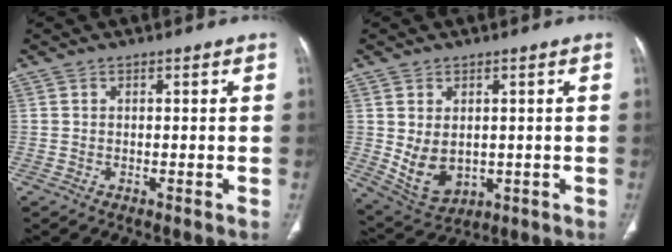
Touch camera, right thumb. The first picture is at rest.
{"total": 8.0, "force": [0.0, 5.6, 5.7], "torque": [-0.091, -0.011, 0.026]}